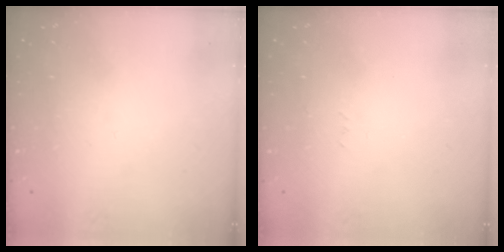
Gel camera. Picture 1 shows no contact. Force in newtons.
{"total": 2.6, "press": 2.6, "slide": 0.4}